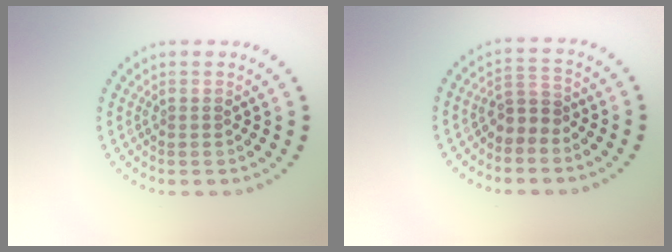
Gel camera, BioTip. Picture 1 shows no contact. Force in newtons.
{"total": 2.1, "press": 1.7, "slide": 1.2}